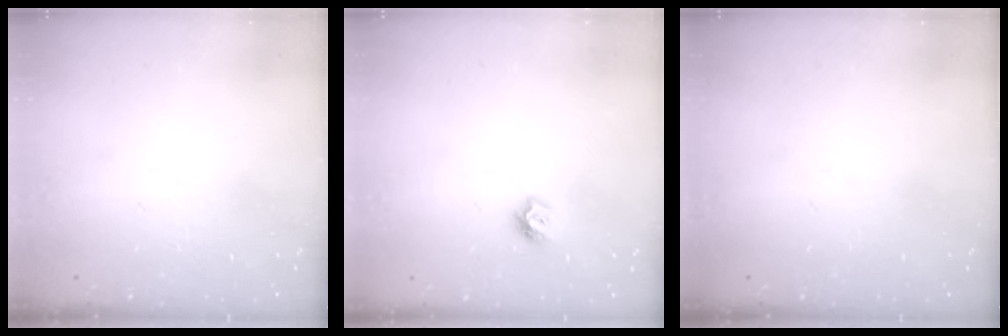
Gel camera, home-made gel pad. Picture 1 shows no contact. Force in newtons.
{"total": 7.0, "press": 7.0, "slide": 0.7}
{"total": 0.0}